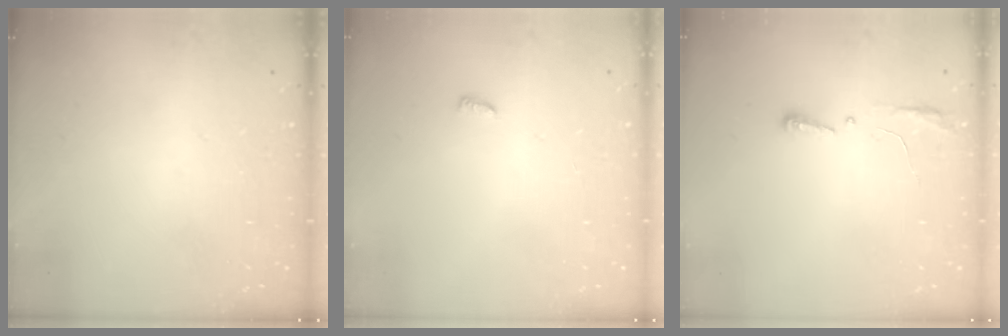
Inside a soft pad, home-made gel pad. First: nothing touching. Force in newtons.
{"total": 3.5, "press": 3.5, "slide": 0.3}
{"total": 4.1, "press": 3.9, "slide": 1.2}